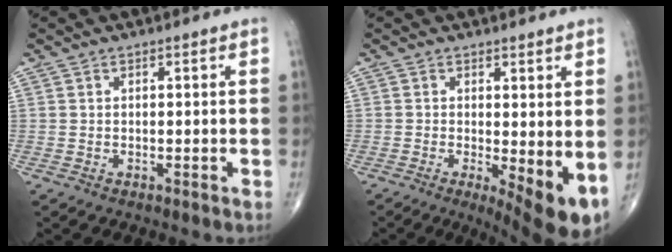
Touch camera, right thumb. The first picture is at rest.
{"total": 8.9, "force": [-1.1, 2.7, 8.4], "torque": [-0.118, -0.022, -0.010]}